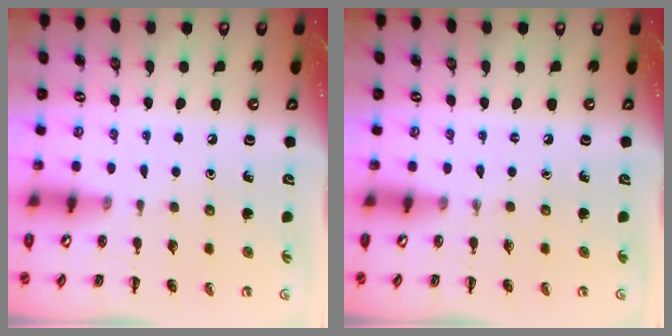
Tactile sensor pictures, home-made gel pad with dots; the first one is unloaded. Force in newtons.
{"total": 0.0}